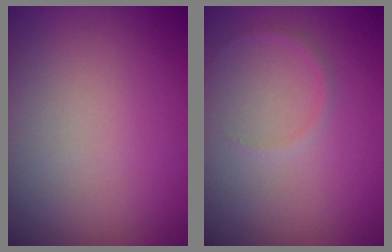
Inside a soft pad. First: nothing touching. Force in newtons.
{"total": 0.6, "press": 0.6, "slide": 0.0}